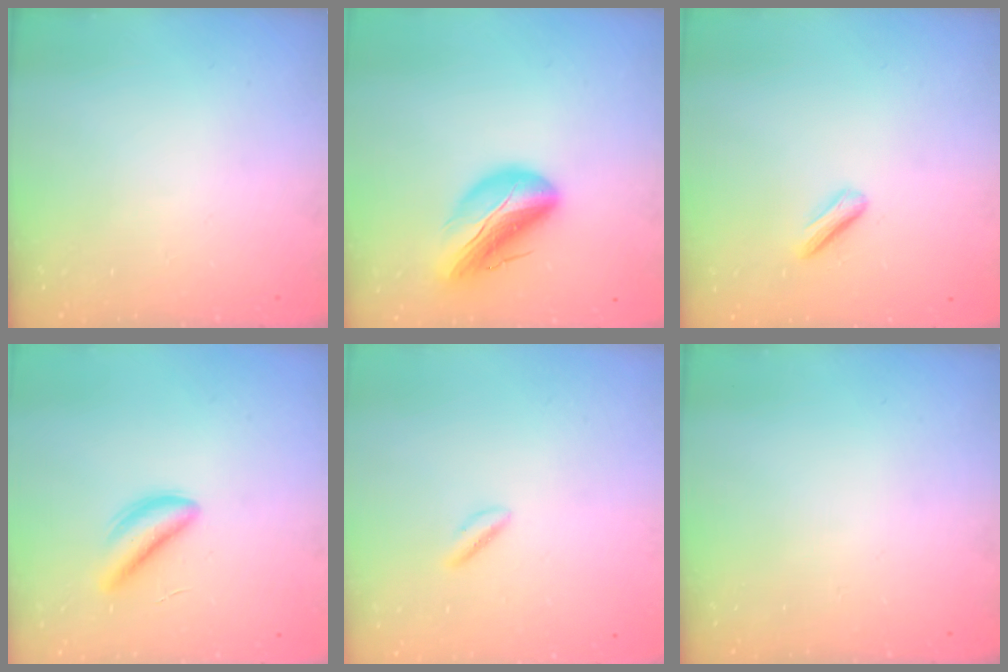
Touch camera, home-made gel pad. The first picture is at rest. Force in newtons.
{"total": 17.3, "press": 16.7, "slide": 4.2}
{"total": 3.5, "press": 3.4, "slide": 0.6}
{"total": 4.8, "press": 4.7, "slide": 1.2}
{"total": 1.9, "press": 1.7, "slide": 1.0}
{"total": 0.0}